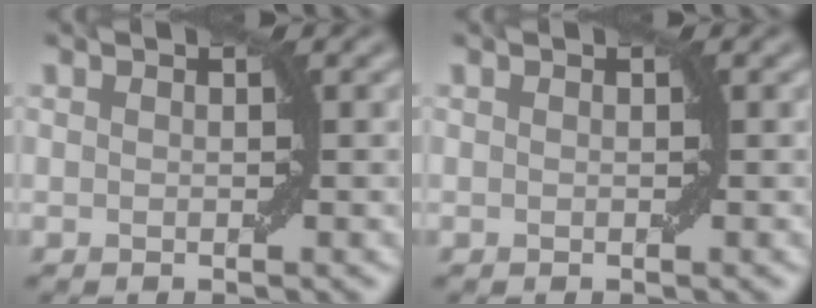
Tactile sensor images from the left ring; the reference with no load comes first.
{"total": 0.0}